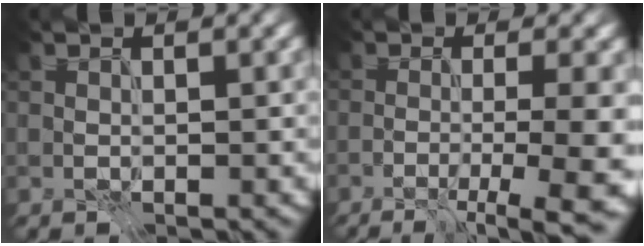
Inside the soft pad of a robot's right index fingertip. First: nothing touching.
{"total": 8.7, "force": [-2.2, 2.3, 8.1], "torque": [-0.066, -0.008, -0.024]}